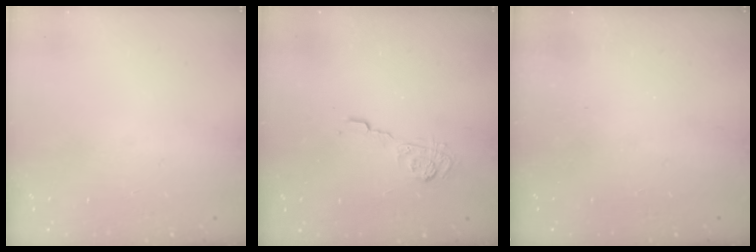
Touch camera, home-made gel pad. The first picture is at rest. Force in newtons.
{"total": 6.1, "press": 6.1, "slide": 0.7}
{"total": 2.3, "press": 2.2, "slide": 0.8}